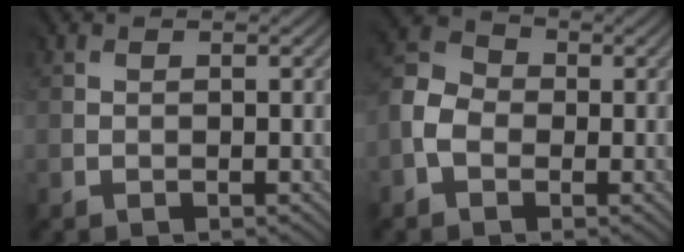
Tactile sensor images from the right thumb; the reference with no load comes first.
{"total": 4.6, "force": [-2.0, 3.5, 2.3], "torque": [-0.059, 0.004, -0.048]}